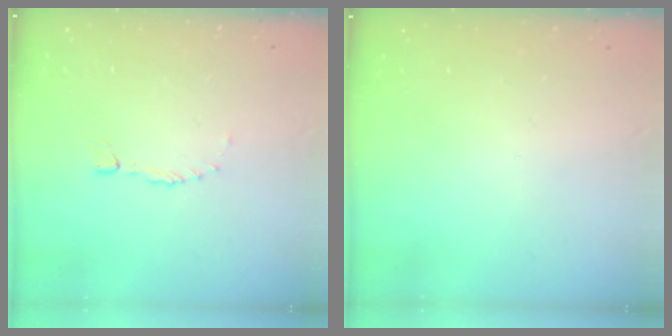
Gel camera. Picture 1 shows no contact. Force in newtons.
{"total": 1.4, "press": 1.4, "slide": 0.1}